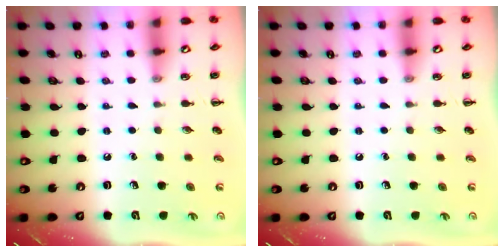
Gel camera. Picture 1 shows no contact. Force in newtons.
{"total": 0.0}